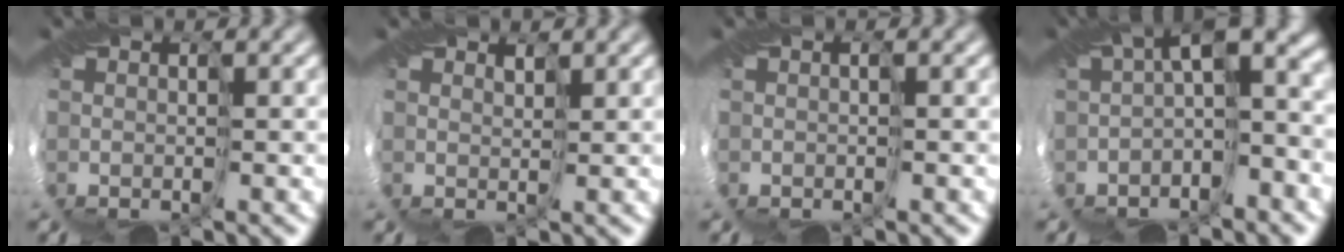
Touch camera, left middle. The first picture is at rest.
{"total": 0.6, "force": [0.5, 0.1, -0.1], "torque": [0.000, -0.001, 0.012]}
{"total": 0.0}
{"total": 8.3, "force": [-0.6, 3.5, 7.5], "torque": [-0.104, 0.010, -0.020]}